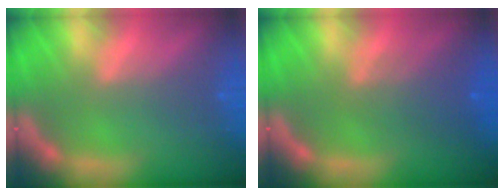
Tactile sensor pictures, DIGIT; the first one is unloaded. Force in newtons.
{"total": 3.6}